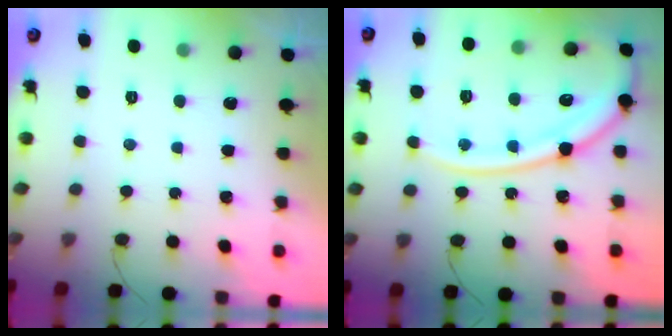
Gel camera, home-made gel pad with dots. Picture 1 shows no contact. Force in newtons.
{"total": 17.2, "press": 17.0, "slide": 2.0}